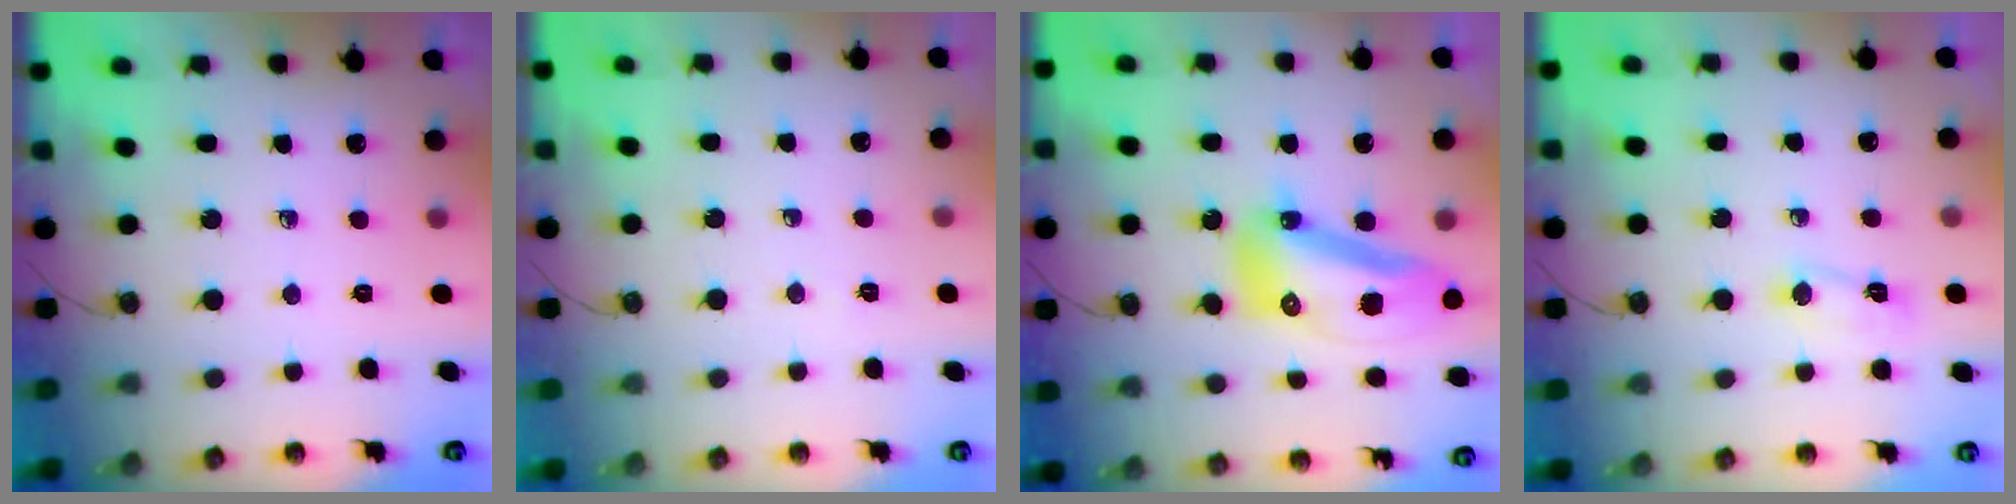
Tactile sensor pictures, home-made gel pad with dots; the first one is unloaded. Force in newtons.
{"total": 3.4, "press": 2.1, "slide": 2.6}
{"total": 15.9, "press": 15.7, "slide": 1.8}
{"total": 4.3, "press": 4.3, "slide": 0.6}